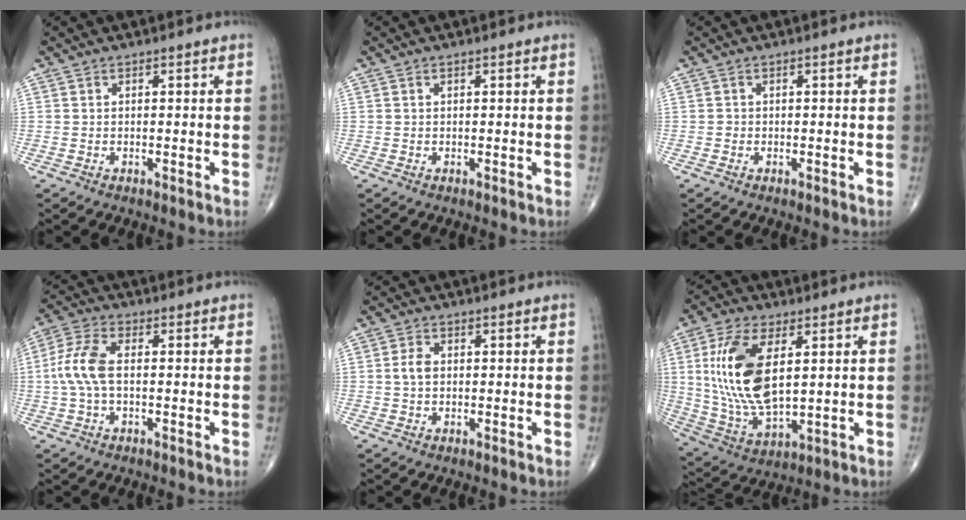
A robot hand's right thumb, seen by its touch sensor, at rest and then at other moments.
{"total": 0.0}
{"total": 0.6, "force": [-0.2, 0.5, 0.1], "torque": [-0.001, 0.002, -0.004]}
{"total": 7.9, "force": [-0.1, 4.0, 6.8], "torque": [-0.165, 0.022, -0.006]}
{"total": 2.9, "force": [0.1, 1.9, 2.1], "torque": [-0.042, 0.005, -0.002]}
{"total": 17.8, "force": [3.6, 8.7, 15.1], "torque": [-0.302, -0.016, 0.078]}